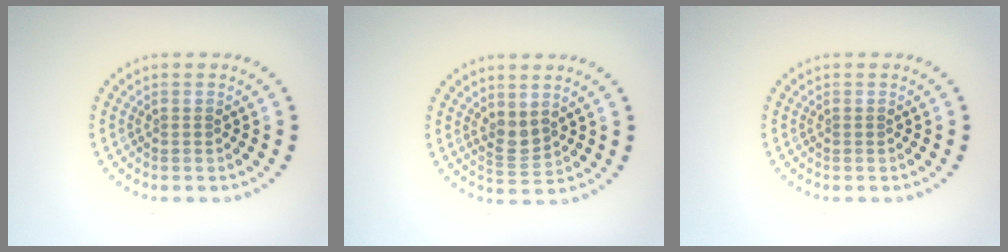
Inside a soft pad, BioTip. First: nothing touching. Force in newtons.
{"total": 1.8, "press": 1.5, "slide": 1.0}
{"total": 0.0}